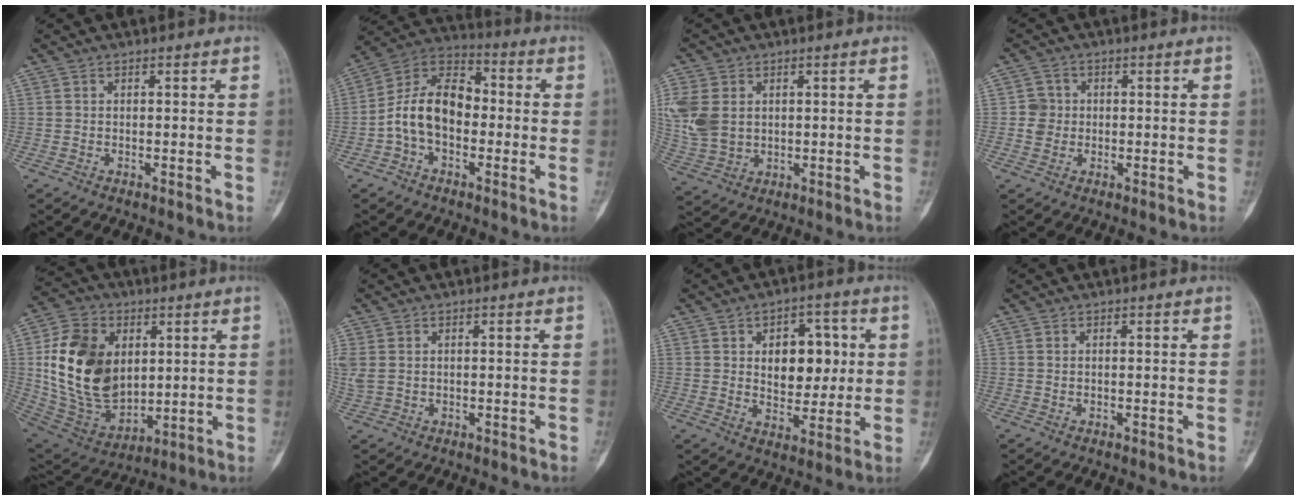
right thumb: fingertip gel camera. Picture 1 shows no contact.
{"total": 12.9, "force": [-1.9, 8.3, 9.7], "torque": [-0.160, 0.041, -0.048]}
{"total": 10.3, "force": [2.0, 7.6, 6.5], "torque": [-0.138, -0.002, 0.052]}
{"total": 3.2, "force": [0.1, 3.2, 0.6], "torque": [0.013, 0.008, 0.000]}
{"total": 21.3, "force": [3.4, 14.9, 14.9], "torque": [-0.253, -0.018, 0.080]}
{"total": 3.5, "force": [0.7, 2.4, 2.5], "torque": [-0.079, 0.007, 0.020]}
{"total": 11.1, "force": [2.2, 7.2, 8.2], "torque": [-0.065, -0.005, 0.037]}
{"total": 0.0}